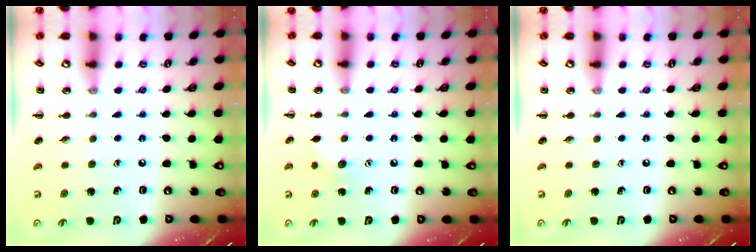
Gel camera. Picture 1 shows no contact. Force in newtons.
{"total": 6.5, "press": 6.3, "slide": 1.6}
{"total": 0.0}